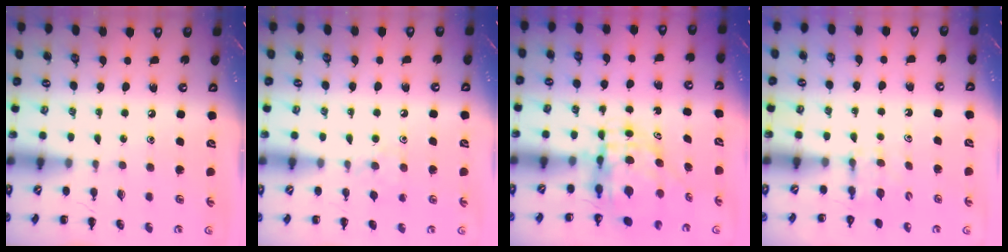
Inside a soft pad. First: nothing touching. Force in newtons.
{"total": 7.0, "press": 6.8, "slide": 1.8}
{"total": 6.5, "press": 6.3, "slide": 1.5}
{"total": 3.3, "press": 3.1, "slide": 1.3}